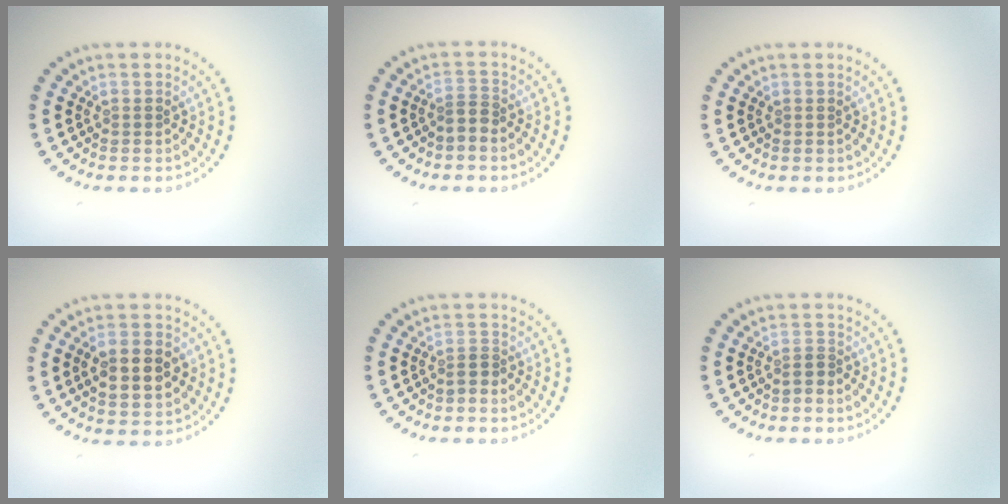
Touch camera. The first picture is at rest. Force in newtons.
{"total": 1.3, "press": 0.8, "slide": 1.1}
{"total": 0.0}
{"total": 4.6, "press": 4.6, "slide": 0.1}
{"total": 0.9, "press": 0.6, "slide": 0.6}
{"total": 0.7, "press": 0.5, "slide": 0.6}